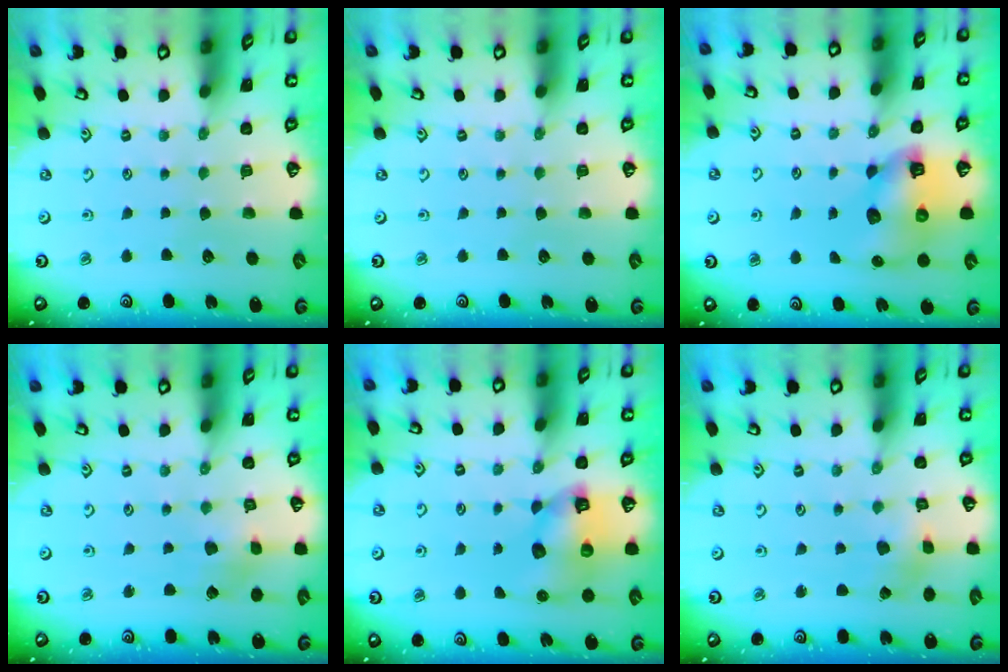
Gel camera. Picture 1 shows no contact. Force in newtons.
{"total": 0.0}
{"total": 9.7, "press": 9.7, "slide": 1.1}
{"total": 3.0, "press": 3.0, "slide": 0.1}
{"total": 10.6, "press": 10.4, "slide": 1.8}
{"total": 2.0, "press": 1.9, "slide": 0.4}